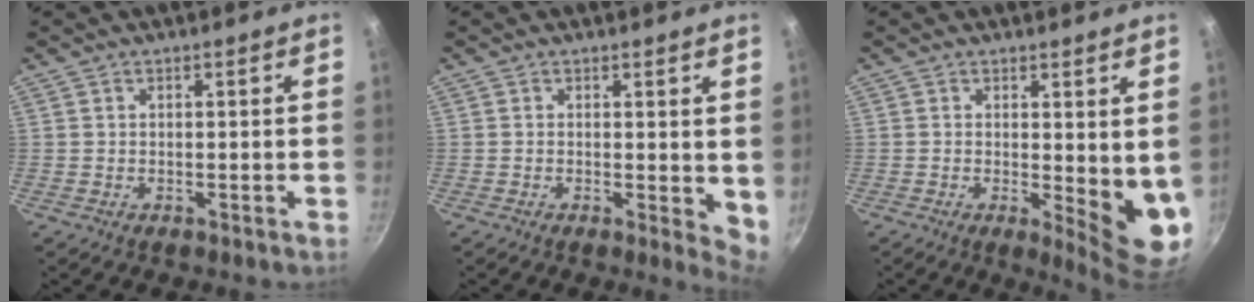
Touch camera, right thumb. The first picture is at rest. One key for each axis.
{"total": 4.2, "fx": 0.6, "fy": 2.0, "fz": 3.7, "tx": -0.041, "ty": -0.007, "tz": 0.006}
{"total": 8.3, "fx": 0.6, "fy": 3.1, "fz": 7.7, "tx": -0.090, "ty": -0.028, "tz": 0.011}